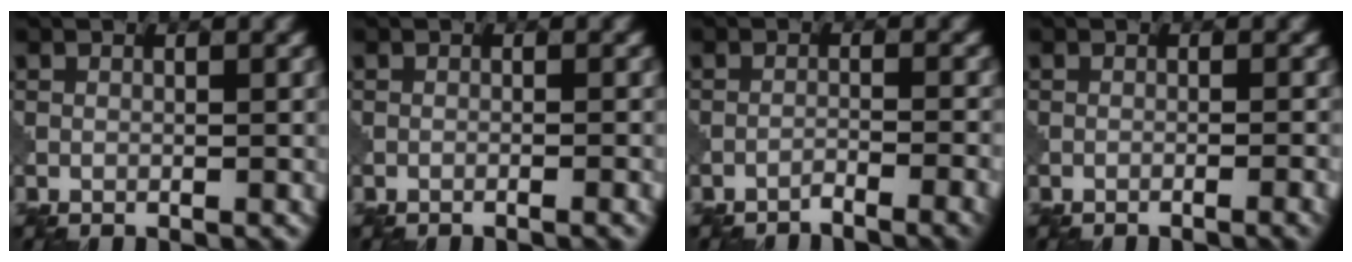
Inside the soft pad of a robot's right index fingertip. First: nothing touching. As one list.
[{"total": 1.3, "force": [-0.7, 0.4, 1.1], "torque": [-0.011, 0.004, -0.017]}, {"total": 3.0, "force": [-2.3, 0.5, 1.9], "torque": [-0.027, 0.003, -0.044]}, {"total": 2.3, "force": [-1.3, 0.6, 1.8], "torque": [-0.018, 0.008, -0.025]}]